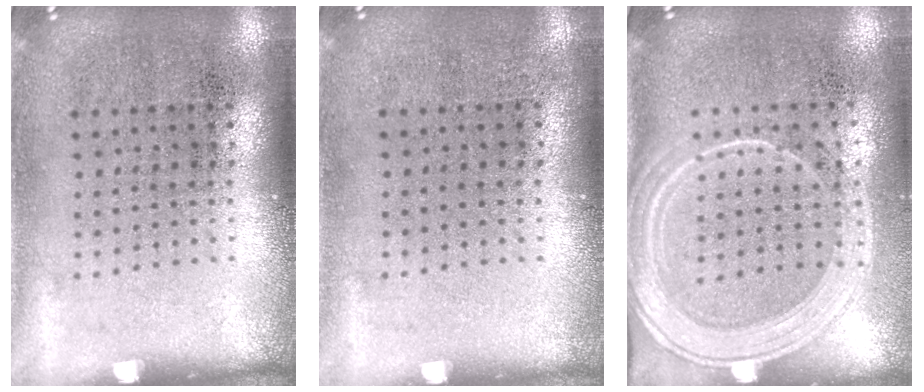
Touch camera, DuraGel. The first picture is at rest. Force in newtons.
{"total": 0.0}
{"total": 2.1, "press": 1.9, "slide": 1.0}